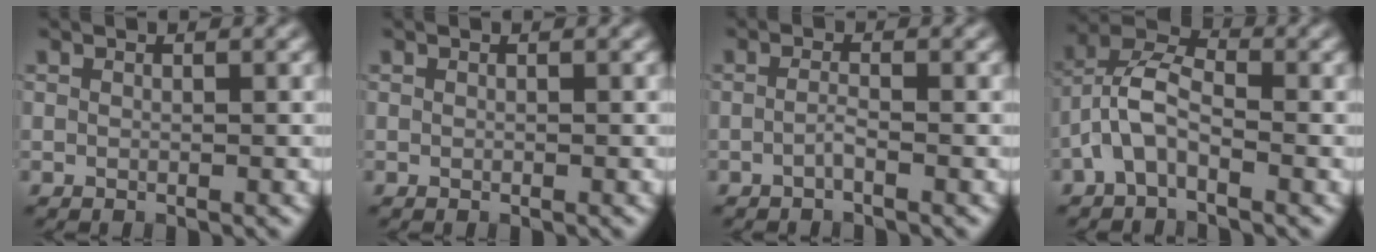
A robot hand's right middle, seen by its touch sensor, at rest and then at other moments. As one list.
[{"total": 0.0}, {"total": 1.0, "force": [-0.6, 0.1, 0.8], "torque": [-0.017, 0.004, -0.015]}, {"total": 4.4, "force": [-1.8, 2.1, 3.5], "torque": [-0.073, 0.020, -0.043]}]